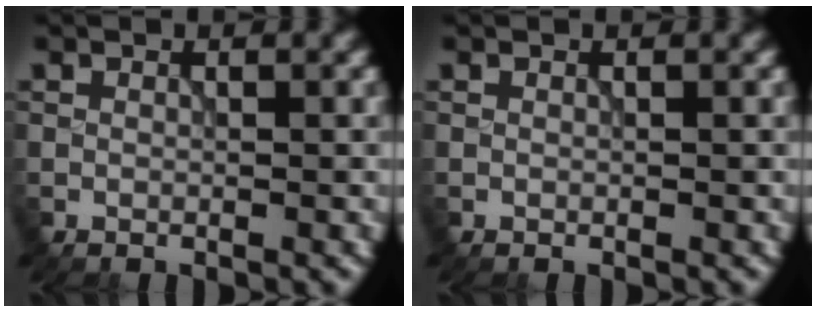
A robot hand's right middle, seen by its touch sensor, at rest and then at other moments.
{"total": 0.0}